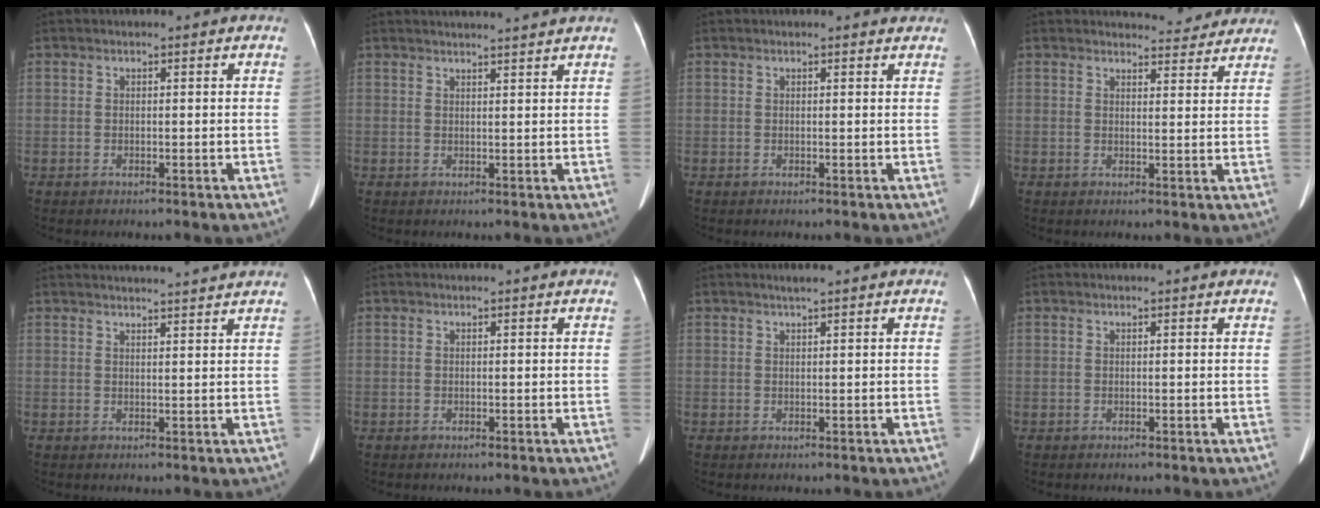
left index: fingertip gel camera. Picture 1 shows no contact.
{"total": 5.8, "force": [5.4, -1.0, 1.8], "torque": [-0.019, 0.009, 0.060]}
{"total": 1.0, "force": [1.0, 0.1, 0.0], "torque": [-0.010, -0.006, 0.004]}
{"total": 6.2, "force": [6.1, 1.3, 0.3], "torque": [0.005, -0.002, 0.060]}
{"total": 8.7, "force": [8.3, -0.9, 2.3], "torque": [-0.025, 0.015, 0.095]}
{"total": 0.6, "force": [0.5, 0.0, 0.1], "torque": [-0.001, 0.002, 0.003]}
{"total": 1.1, "force": [0.9, -0.2, 0.7], "torque": [-0.018, 0.001, 0.020]}
{"total": 1.4, "force": [1.3, 0.2, 0.4], "torque": [-0.011, 0.008, 0.008]}